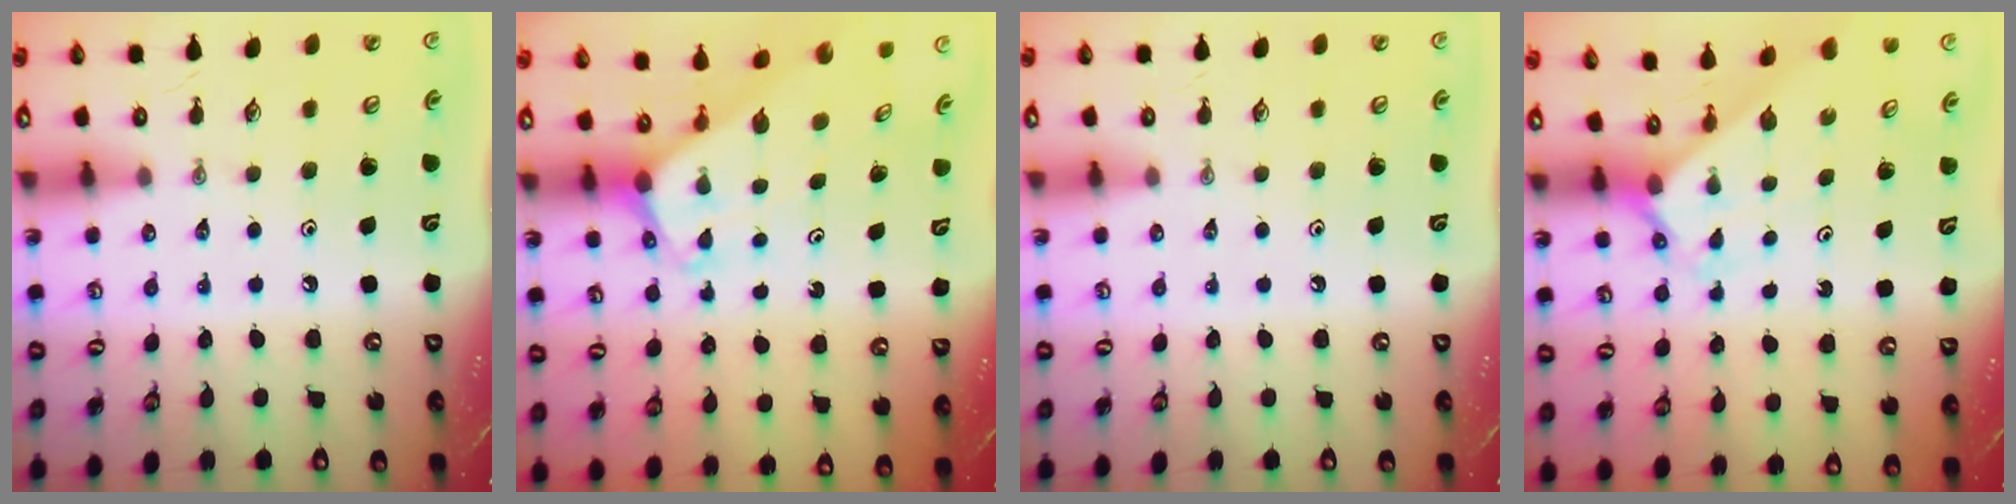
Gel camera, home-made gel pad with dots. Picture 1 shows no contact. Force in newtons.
{"total": 1.9, "press": 1.9, "slide": 0.1}
{"total": 0.0}
{"total": 2.1, "press": 2.1, "slide": 0.2}